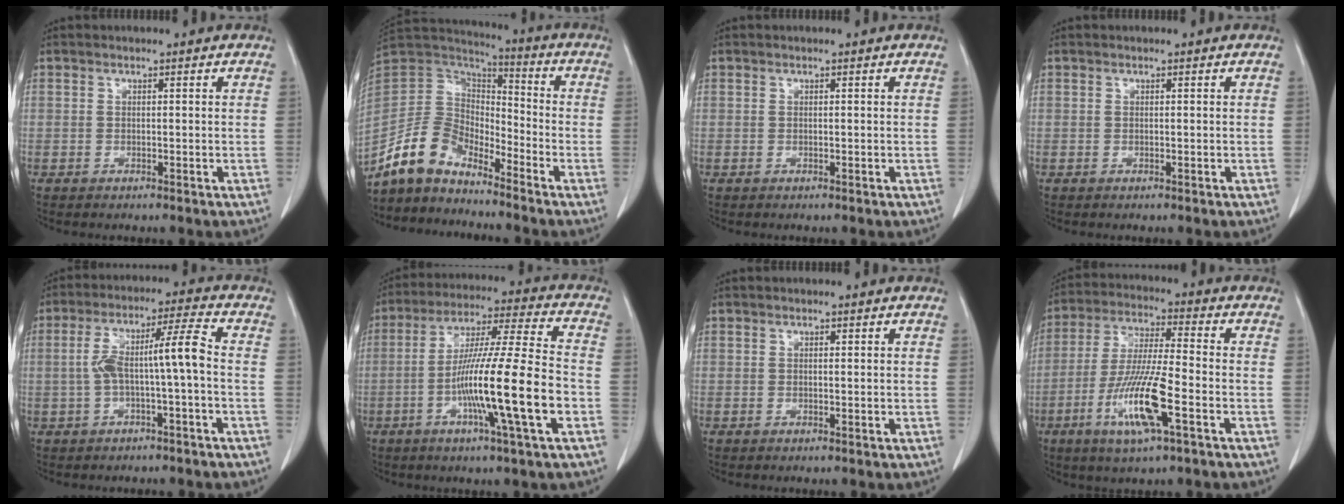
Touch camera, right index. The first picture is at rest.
{"total": 12.3, "force": [-10.4, 4.9, 4.5], "torque": [-0.102, 0.027, -0.207]}
{"total": 0.0}
{"total": 0.0}
{"total": 8.9, "force": [-0.9, 1.0, 8.8], "torque": [-0.166, 0.039, -0.014]}
{"total": 17.6, "force": [-5.2, -0.2, 16.8], "torque": [-0.297, -0.009, -0.094]}
{"total": 0.6, "force": [0.1, 0.3, 0.5], "torque": [-0.015, 0.001, 0.003]}
{"total": 13.3, "force": [-5.1, 1.4, 12.2], "torque": [-0.250, -0.017, -0.094]}